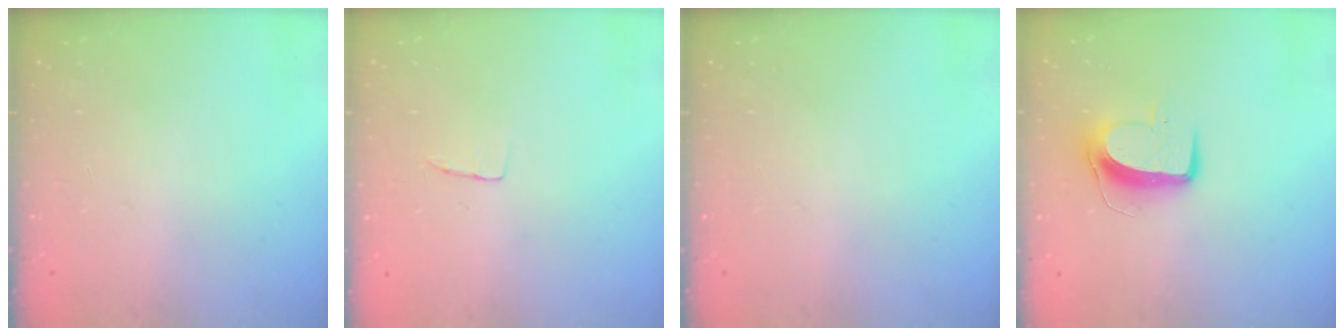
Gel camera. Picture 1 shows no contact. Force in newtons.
{"total": 3.1, "press": 3.1, "slide": 0.1}
{"total": 0.0}
{"total": 9.7, "press": 9.7, "slide": 0.3}